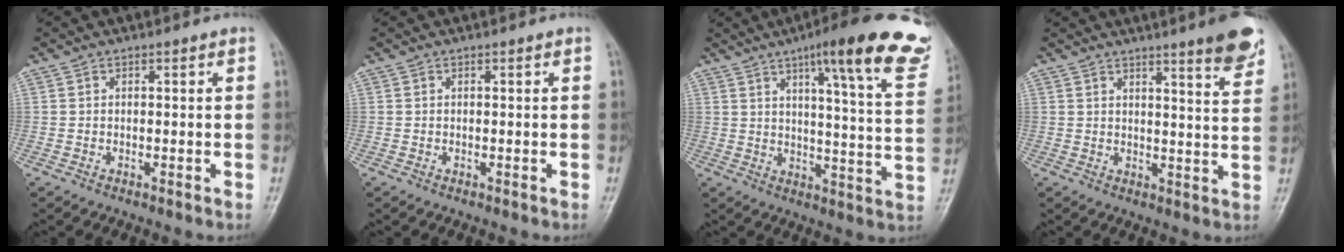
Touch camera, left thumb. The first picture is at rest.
{"total": 0.0}
{"total": 22.8, "force": [15.0, 3.5, 16.7], "torque": [-0.199, -0.058, 0.186]}
{"total": 7.7, "force": [5.3, 0.6, 5.5], "torque": [-0.062, -0.036, 0.067]}